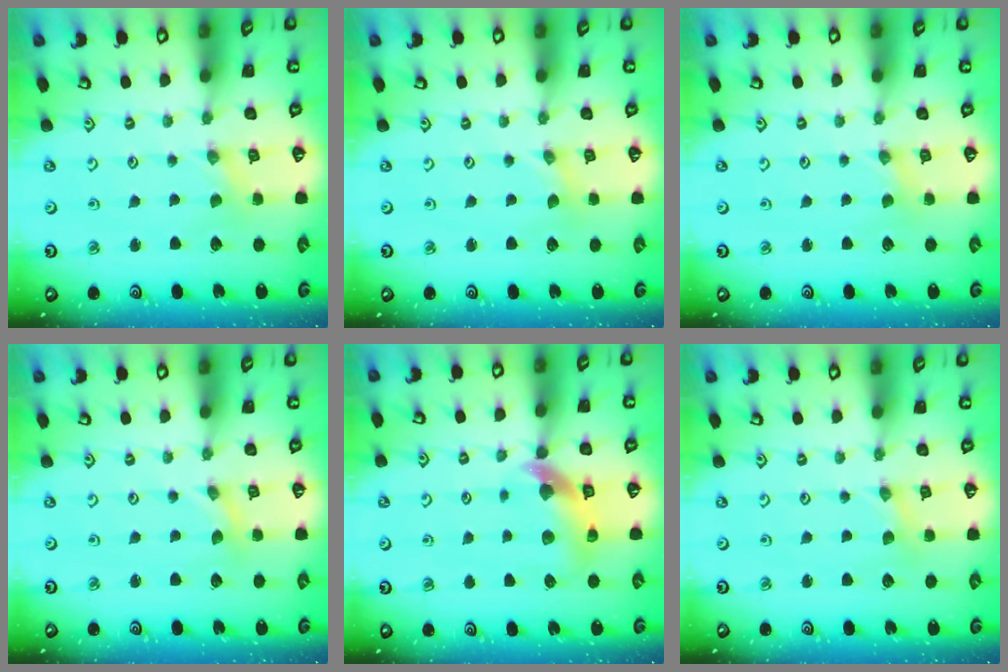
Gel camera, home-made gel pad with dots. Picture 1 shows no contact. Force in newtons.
{"total": 0.0}
{"total": 1.7, "press": 1.7, "slide": 0.2}
{"total": 0.0}
{"total": 9.9, "press": 9.8, "slide": 1.6}
{"total": 1.5, "press": 1.5, "slide": 0.3}